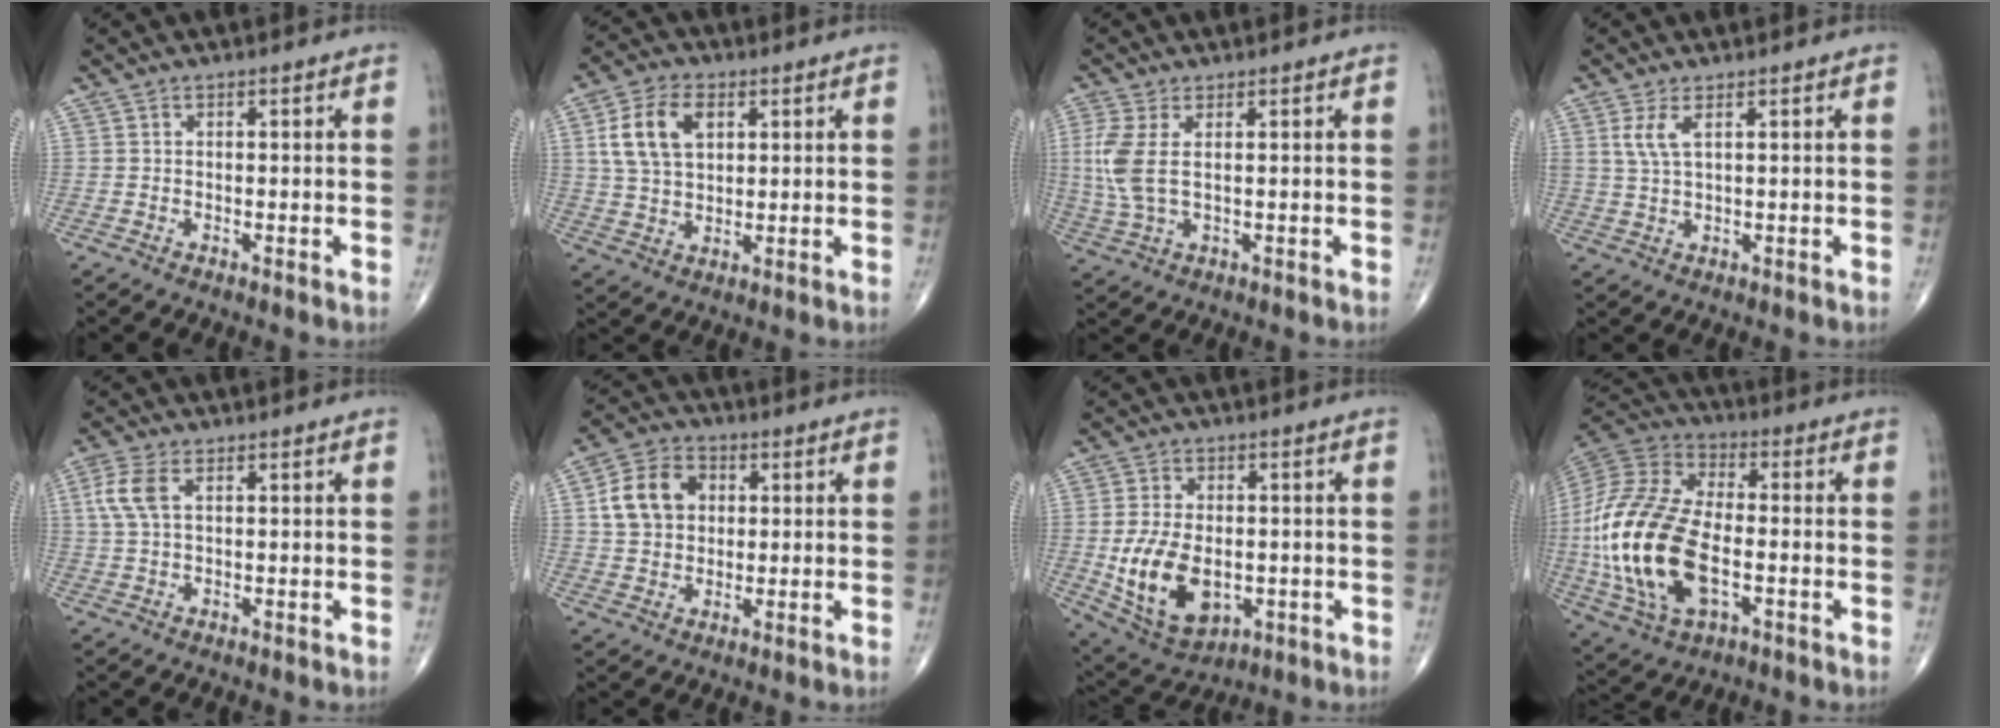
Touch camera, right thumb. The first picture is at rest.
{"total": 10.3, "force": [3.2, 6.5, 7.3], "torque": [-0.134, 0.002, 0.062]}
{"total": 7.2, "force": [1.2, 3.2, 6.3], "torque": [-0.175, -0.002, 0.032]}
{"total": 3.8, "force": [1.6, 1.2, 3.2], "torque": [-0.077, -0.001, 0.039]}
{"total": 5.4, "force": [1.6, 2.8, 4.4], "torque": [-0.117, 0.015, 0.033]}
{"total": 10.3, "force": [2.1, 8.0, 6.2], "torque": [-0.095, 0.010, 0.033]}
{"total": 14.1, "force": [-2.4, 8.8, 10.8], "torque": [-0.185, -0.005, -0.021]}
{"total": 25.2, "force": [-4.0, 13.5, 20.9], "torque": [-0.460, 0.004, -0.067]}